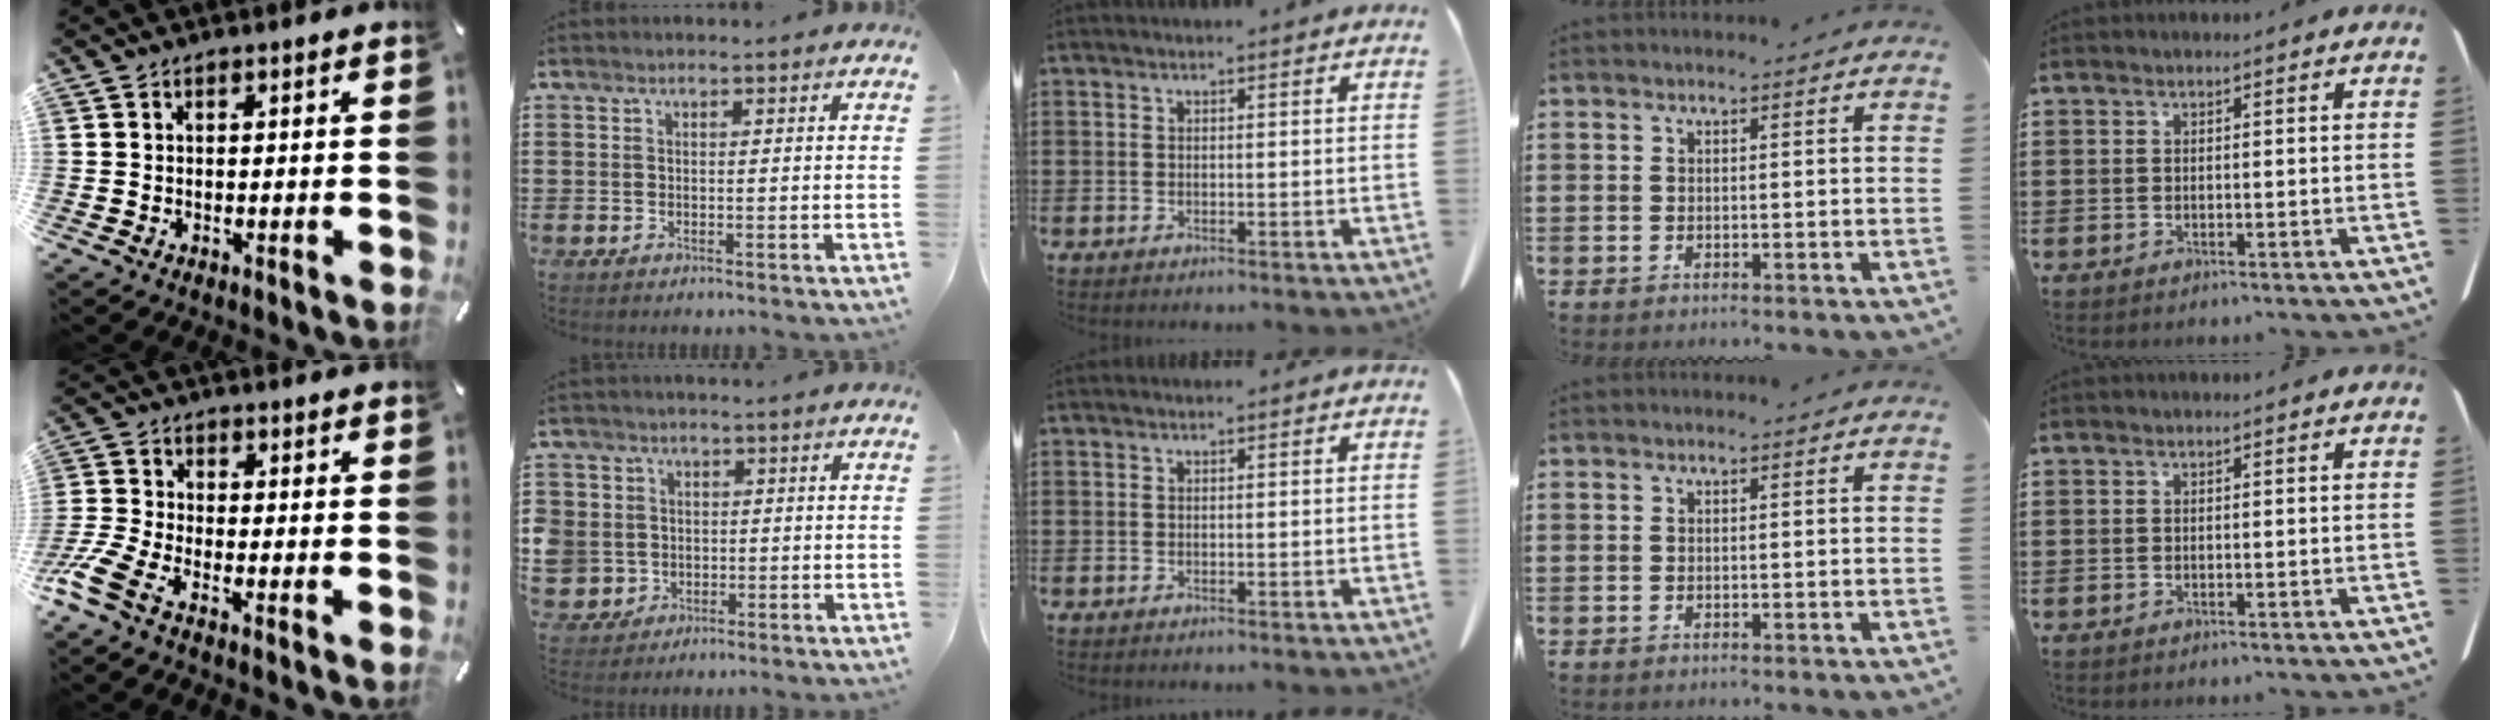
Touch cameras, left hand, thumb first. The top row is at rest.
{"thumb": {"total": 7.5, "force": [-4.5, 3.1, 5.1], "torque": [-0.139, -0.007, -0.089]}, "index": {"total": 4.4, "force": [-0.4, 4.4, 0.4], "torque": [-0.041, 0.005, -0.014]}}